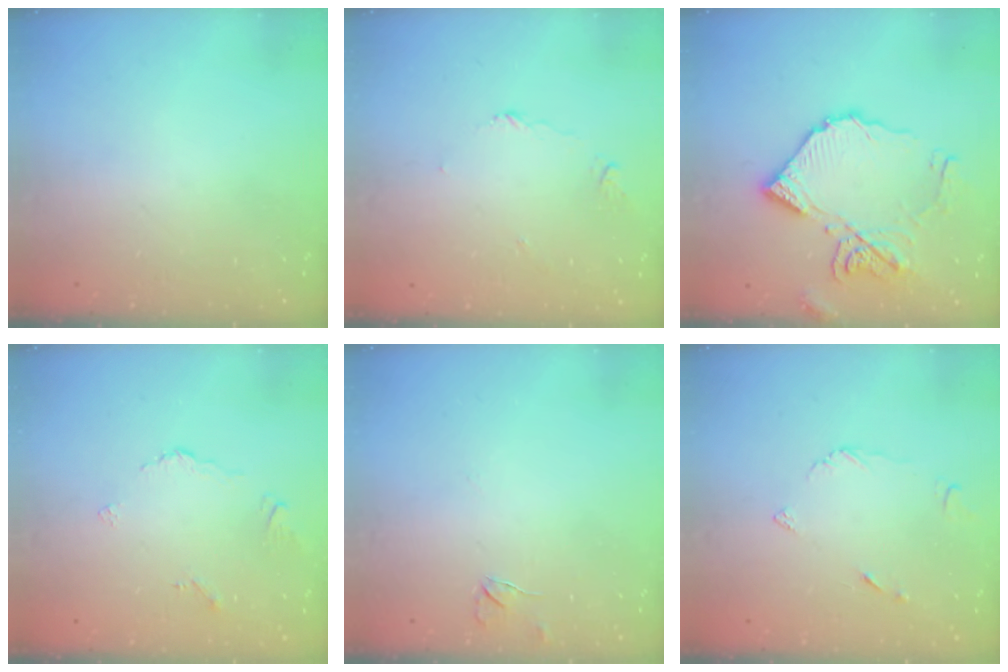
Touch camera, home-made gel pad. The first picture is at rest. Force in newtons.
{"total": 3.3, "press": 3.2, "slide": 0.4}
{"total": 16.7, "press": 16.6, "slide": 2.0}
{"total": 2.7, "press": 2.6, "slide": 0.6}
{"total": 3.0, "press": 3.0, "slide": 0.4}
{"total": 5.0, "press": 5.0, "slide": 0.3}